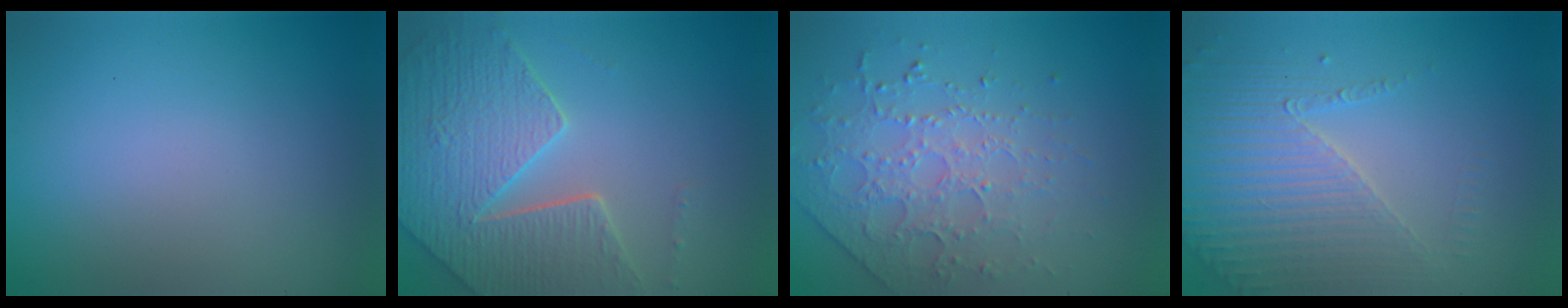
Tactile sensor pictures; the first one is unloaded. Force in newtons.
{"total": 7.6, "press": 5.7, "slide": 5.1}
{"total": 4.1, "press": 3.3, "slide": 2.4}
{"total": 3.9, "press": 3.7, "slide": 1.3}